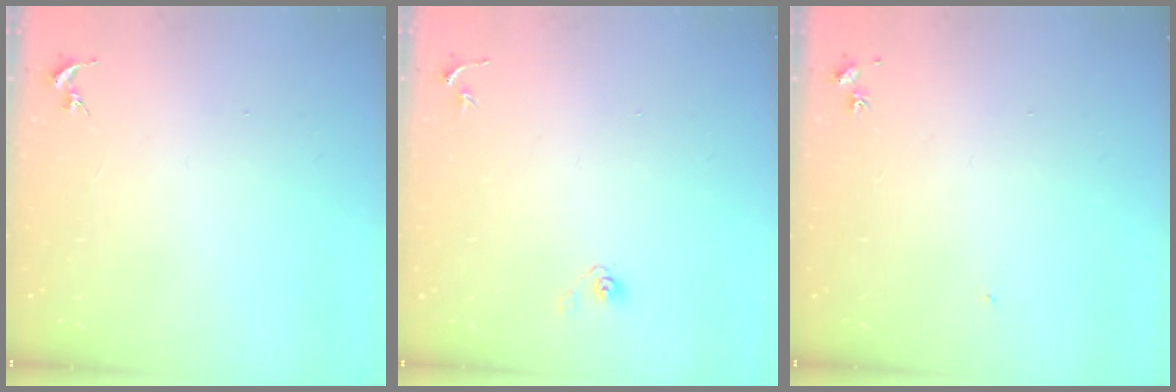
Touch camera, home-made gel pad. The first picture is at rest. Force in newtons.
{"total": 3.9, "press": 3.3, "slide": 2.0}
{"total": 4.4, "press": 4.4, "slide": 0.5}